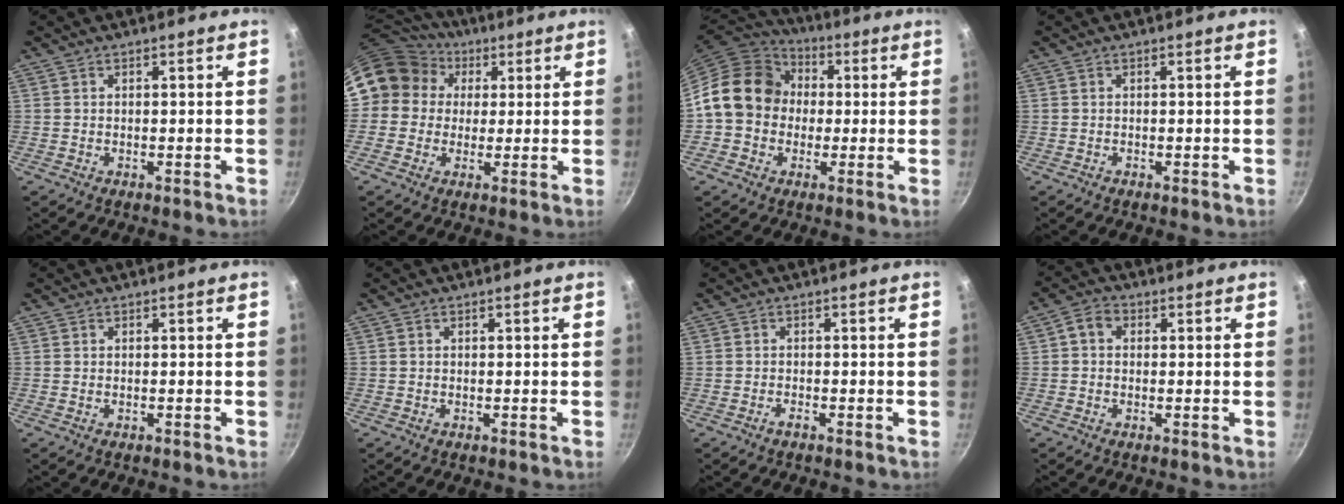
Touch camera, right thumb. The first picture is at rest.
{"total": 12.5, "force": [3.6, 11.3, 4.1], "torque": [-0.049, 0.018, 0.048]}
{"total": 14.9, "force": [0.9, 12.7, 7.7], "torque": [-0.093, 0.032, 0.000]}
{"total": 0.0}
{"total": 0.0}
{"total": 0.0}
{"total": 0.9, "force": [-0.7, 0.1, 0.5], "torque": [-0.011, 0.007, -0.017]}
{"total": 3.3, "force": [0.5, 2.6, 2.0], "torque": [-0.036, 0.007, -0.001]}